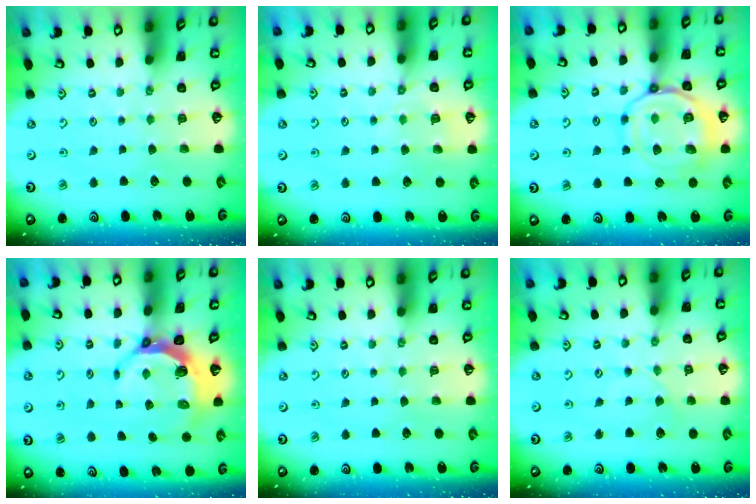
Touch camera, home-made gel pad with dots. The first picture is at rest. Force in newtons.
{"total": 4.2, "press": 4.2, "slide": 0.6}
{"total": 13.9, "press": 13.8, "slide": 1.5}
{"total": 6.2, "press": 5.1, "slide": 3.6}
{"total": 0.0}
{"total": 2.3, "press": 2.3, "slide": 0.4}